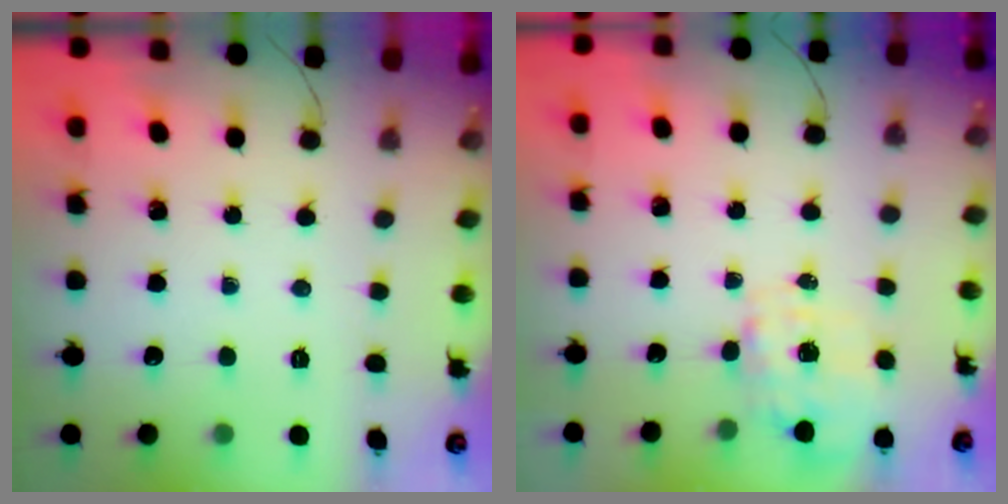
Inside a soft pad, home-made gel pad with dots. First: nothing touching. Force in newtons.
{"total": 7.0, "press": 7.0, "slide": 0.6}